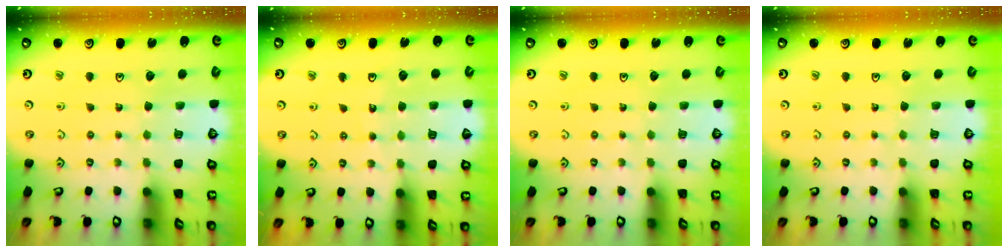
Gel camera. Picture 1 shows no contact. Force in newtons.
{"total": 5.4, "press": 5.1, "slide": 1.7}
{"total": 0.0}
{"total": 0.0}